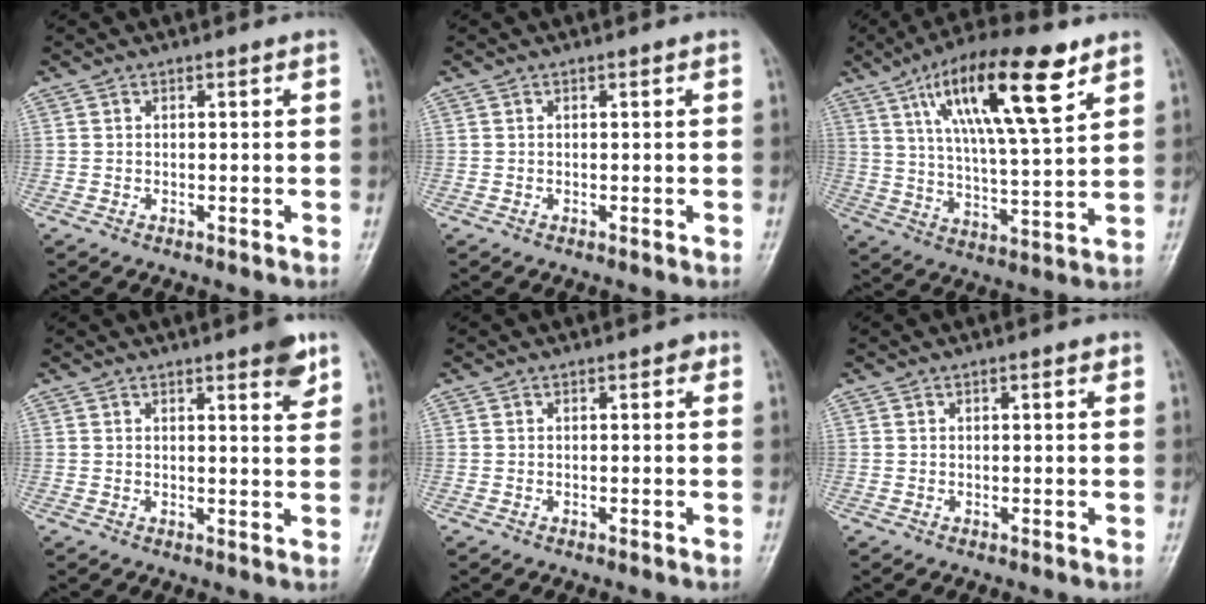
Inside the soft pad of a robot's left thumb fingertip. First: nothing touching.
{"total": 0.0}
{"total": 19.2, "force": [9.6, 4.8, 15.9], "torque": [-0.253, -0.026, 0.164]}
{"total": 4.4, "force": [2.7, 1.0, 3.3], "torque": [-0.035, -0.015, 0.031]}
{"total": 0.9, "force": [0.3, 0.6, 0.7], "torque": [0.001, 0.002, -0.002]}
{"total": 1.0, "force": [0.4, 0.3, 0.8], "torque": [-0.011, 0.001, 0.004]}